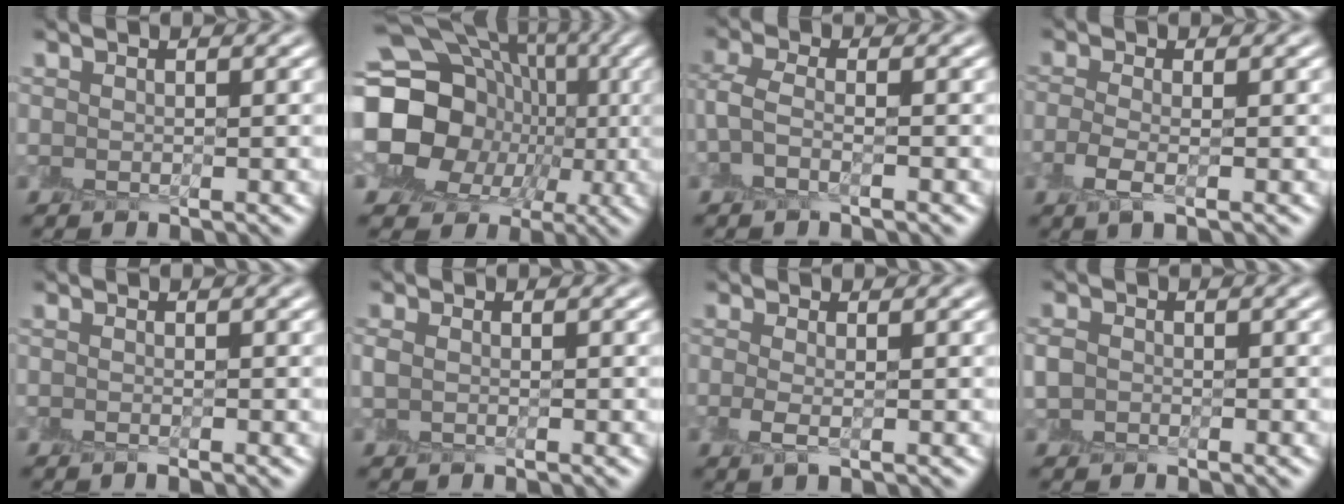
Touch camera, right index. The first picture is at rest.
{"total": 19.5, "force": [-0.4, 17.6, 8.4], "torque": [-0.184, 0.006, -0.043]}
{"total": 1.9, "force": [-0.7, 0.8, 1.5], "torque": [-0.041, 0.005, -0.019]}
{"total": 2.1, "force": [-0.6, 0.8, 1.9], "torque": [-0.045, -0.008, -0.012]}
{"total": 0.7, "force": [-0.2, 0.2, 0.6], "torque": [-0.009, -0.002, -0.008]}
{"total": 0.6, "force": [0.1, 0.5, 0.3], "torque": [-0.010, 0.001, 0.003]}
{"total": 1.7, "force": [-0.2, 0.6, 1.6], "torque": [-0.033, -0.002, -0.004]}
{"total": 1.4, "force": [-0.1, 1.3, 0.5], "torque": [-0.008, 0.003, -0.004]}